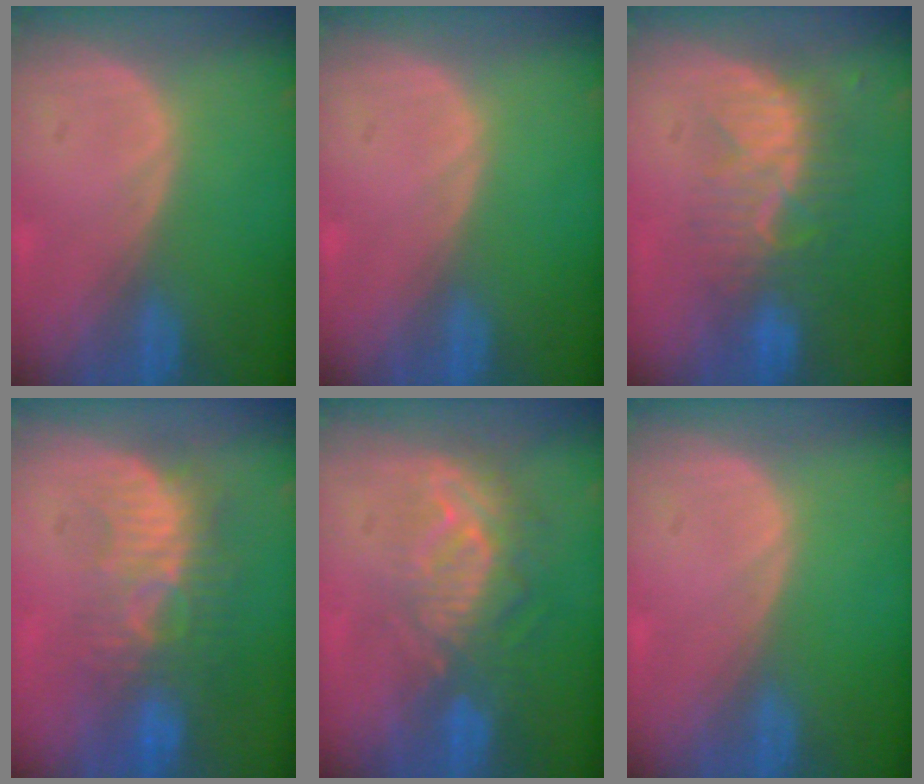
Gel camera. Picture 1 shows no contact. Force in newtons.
{"total": 0.0}
{"total": 8.5, "press": 7.7, "slide": 3.5}
{"total": 9.1, "press": 8.4, "slide": 3.7}
{"total": 9.5, "press": 8.3, "slide": 4.6}
{"total": 0.0}